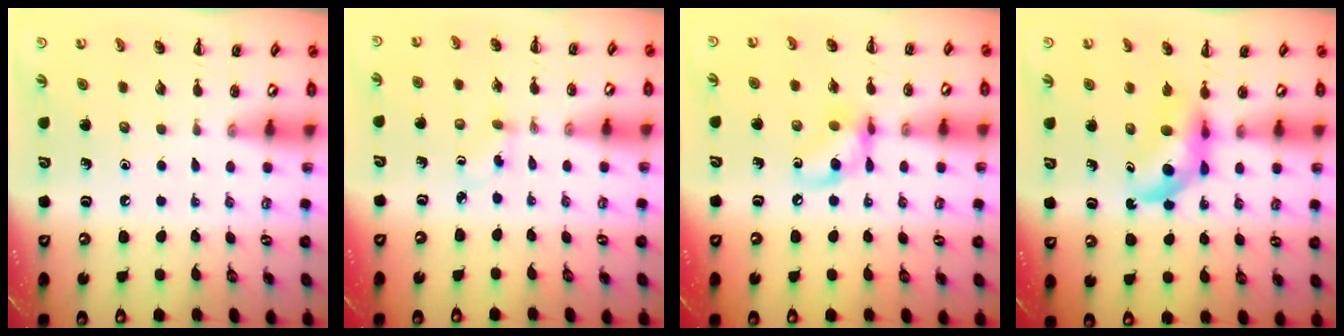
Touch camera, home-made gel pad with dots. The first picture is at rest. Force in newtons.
{"total": 1.9, "press": 1.6, "slide": 0.9}
{"total": 9.6, "press": 9.5, "slide": 1.2}
{"total": 5.9, "press": 5.8, "slide": 0.9}